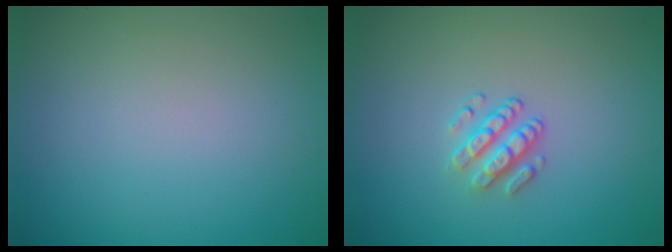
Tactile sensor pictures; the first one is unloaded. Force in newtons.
{"total": 2.0, "press": 1.6, "slide": 1.3}